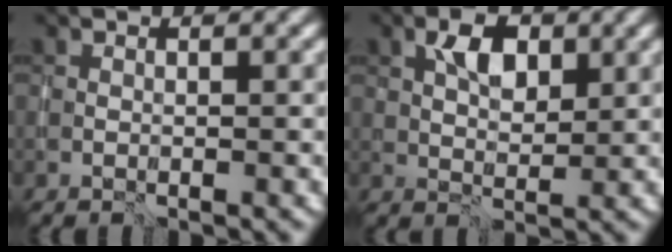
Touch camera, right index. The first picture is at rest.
{"total": 3.3, "force": [1.4, 1.8, 2.3], "torque": [-0.041, 0.005, 0.024]}